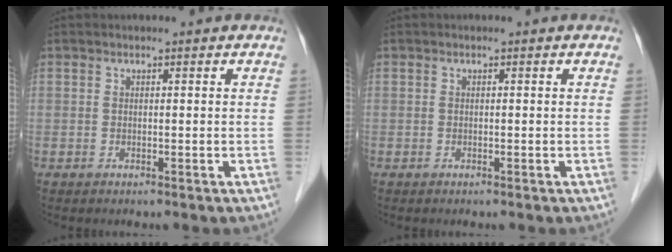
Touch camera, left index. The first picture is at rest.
{"total": 0.0}